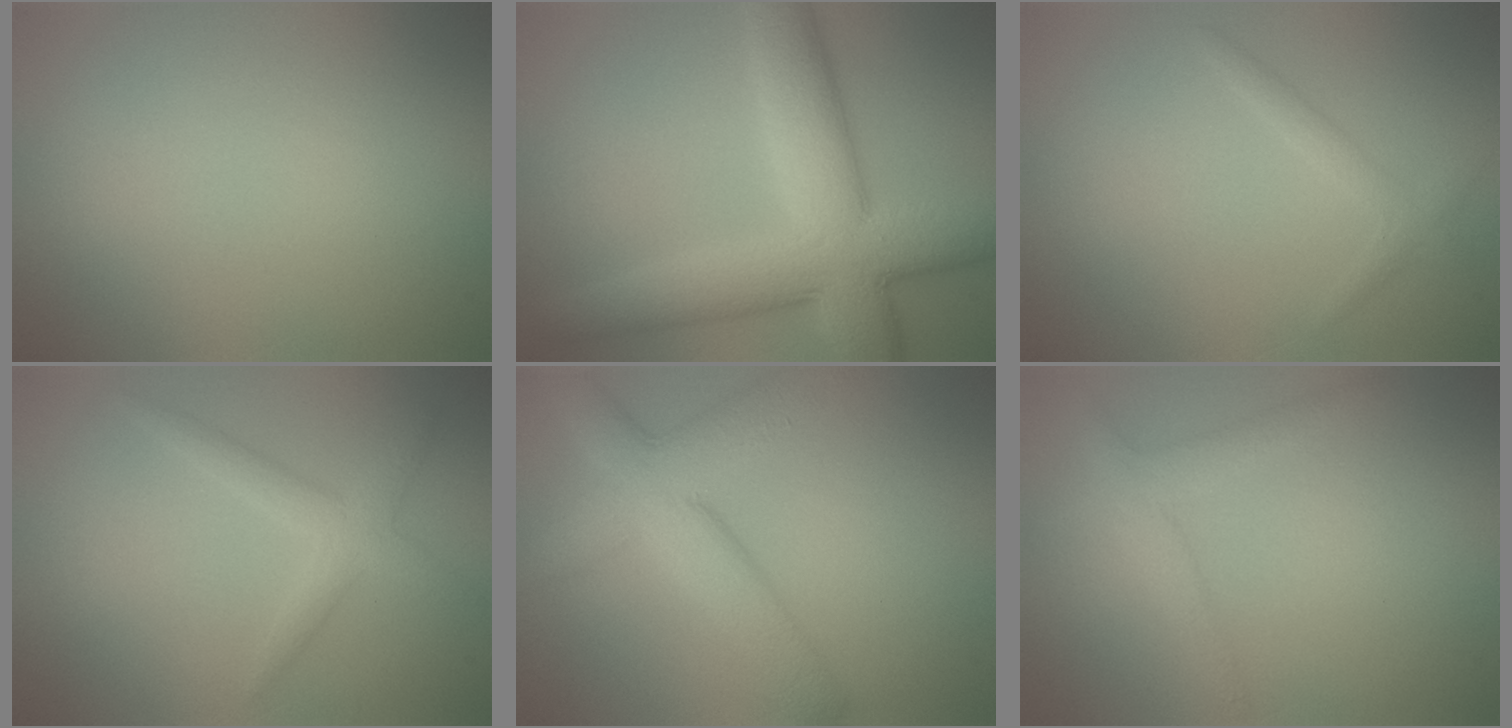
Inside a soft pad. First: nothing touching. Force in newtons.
{"total": 9.6, "press": 9.6, "slide": 0.2}
{"total": 1.3, "press": 1.3, "slide": 0.0}
{"total": 2.2, "press": 2.2, "slide": 0.1}
{"total": 6.6, "press": 6.5, "slide": 0.3}
{"total": 2.4, "press": 2.4, "slide": 0.2}